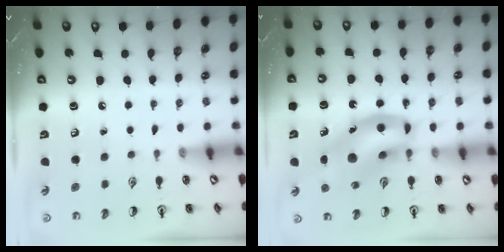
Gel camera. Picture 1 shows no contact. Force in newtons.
{"total": 14.5, "press": 14.0, "slide": 3.6}